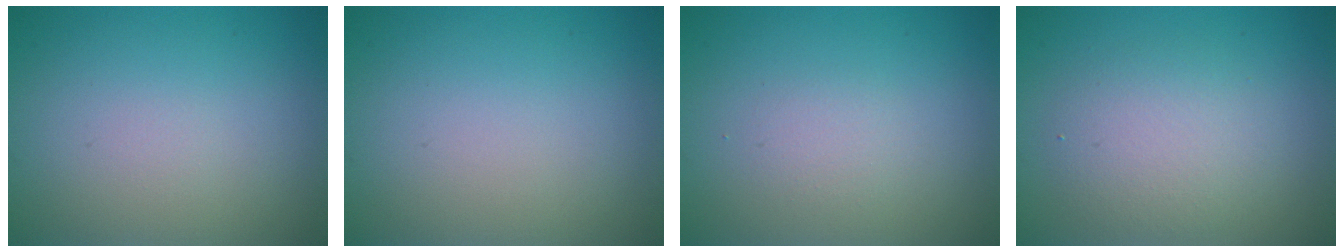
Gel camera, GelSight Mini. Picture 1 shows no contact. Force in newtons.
{"total": 0.0}
{"total": 1.2, "press": 1.2, "slide": 0.1}
{"total": 3.4, "press": 3.4, "slide": 0.1}